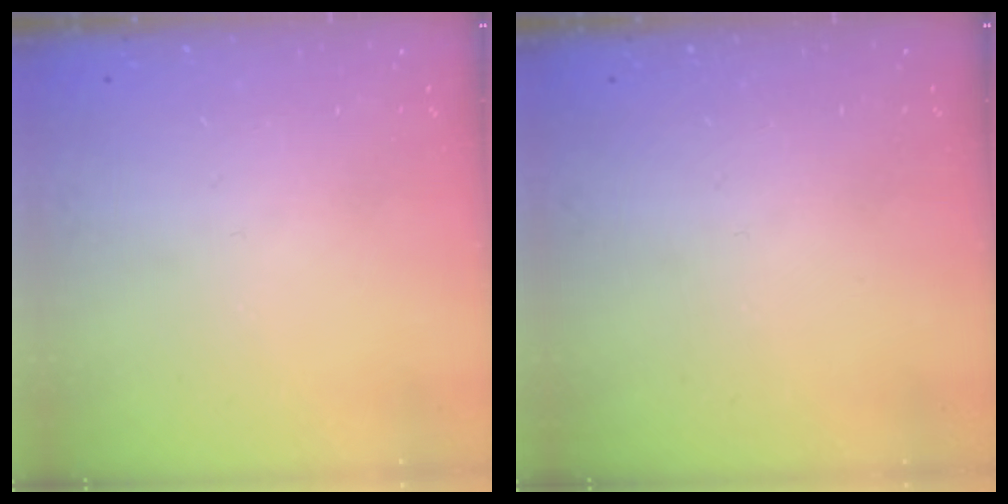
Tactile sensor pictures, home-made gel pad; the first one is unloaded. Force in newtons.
{"total": 0.0}